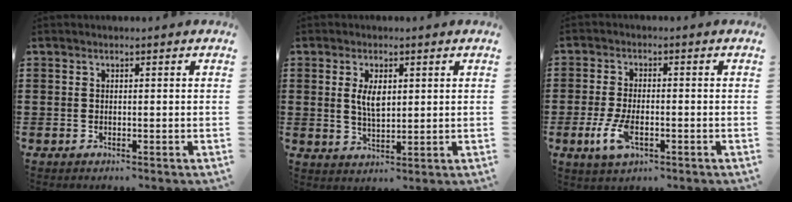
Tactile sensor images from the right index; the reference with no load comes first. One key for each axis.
{"total": 4.2, "fx": 1.0, "fy": 1.8, "fz": 3.6, "tx": -0.067, "ty": 0.003, "tz": 0.015}
{"total": 5.6, "fx": -1.8, "fy": 2.5, "fz": 4.7, "tx": -0.111, "ty": -0.009, "tz": -0.039}